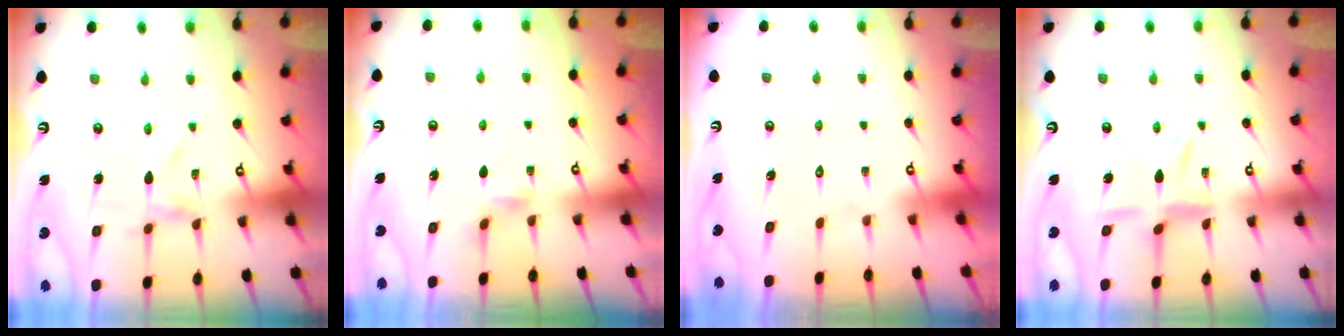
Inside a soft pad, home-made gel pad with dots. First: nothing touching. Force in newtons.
{"total": 2.1, "press": 2.1, "slide": 0.3}
{"total": 1.7, "press": 1.7, "slide": 0.1}
{"total": 9.1, "press": 9.0, "slide": 0.7}